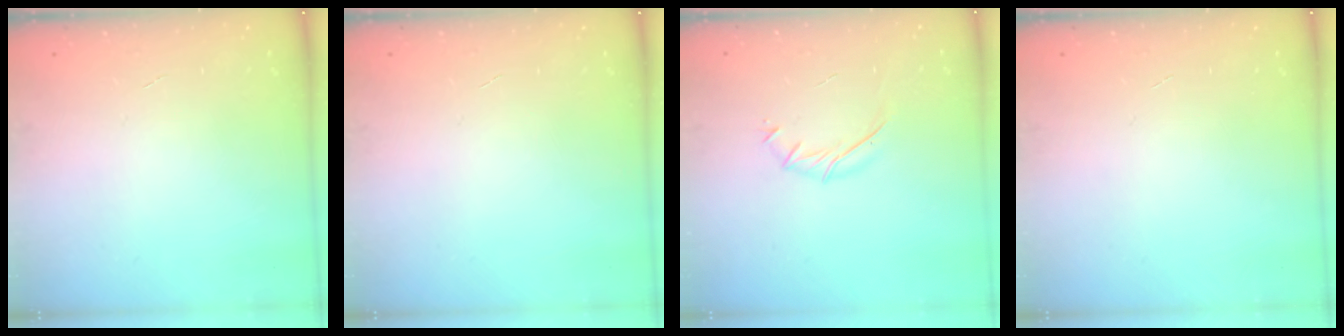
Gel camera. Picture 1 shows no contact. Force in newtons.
{"total": 0.0}
{"total": 5.5, "press": 5.3, "slide": 1.5}
{"total": 0.0}